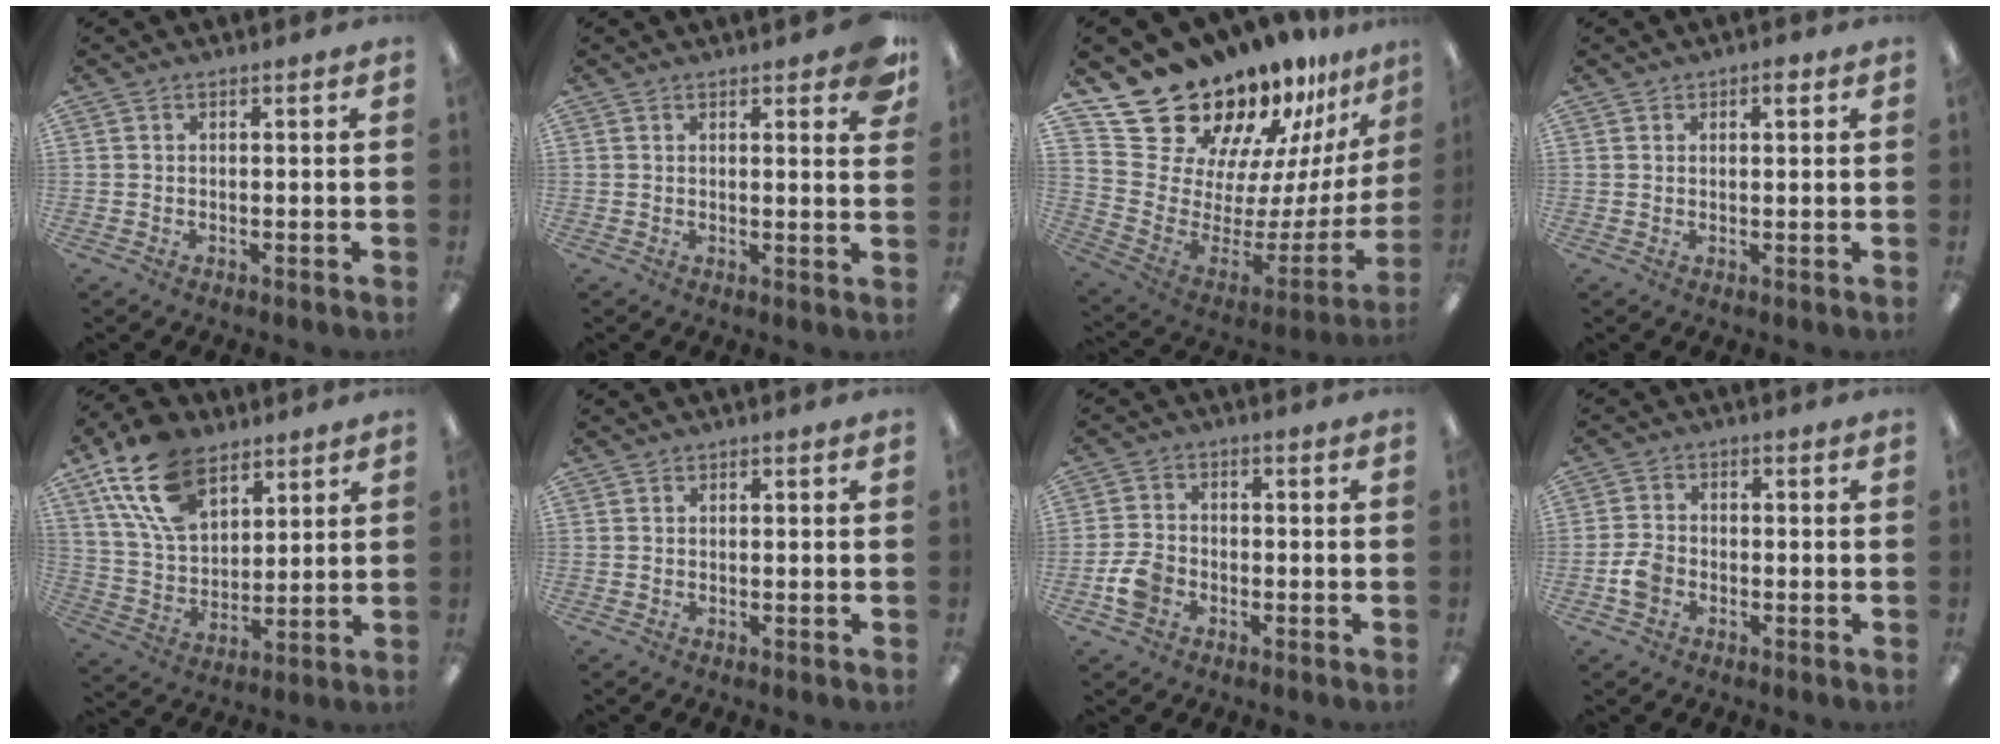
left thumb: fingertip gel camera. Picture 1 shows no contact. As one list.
[{"total": 4.9, "force": [3.3, 1.3, 3.4], "torque": [-0.034, -0.017, 0.049]}, {"total": 19.2, "force": [17.2, 7.3, 4.2], "torque": [-0.068, -0.163, 0.323]}, {"total": 2.0, "force": [1.3, 1.2, 1.1], "torque": [-0.006, -0.001, 0.018]}, {"total": 18.0, "force": [10.5, 10.6, 10.0], "torque": [-0.210, -0.031, 0.196]}, {"total": 0.0}, {"total": 6.4, "force": [-2.4, 4.8, 3.5], "torque": [-0.072, 0.014, -0.044]}, {"total": 4.8, "force": [-1.8, 3.6, 2.6], "torque": [-0.055, 0.010, -0.036]}]